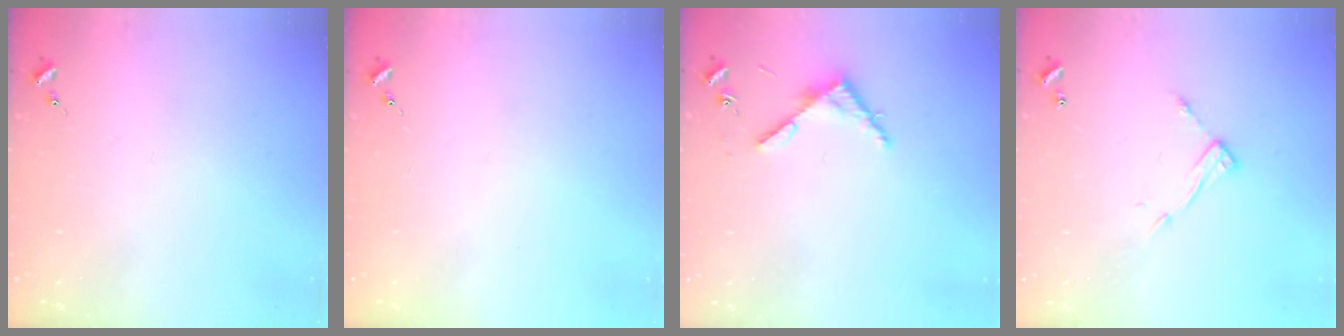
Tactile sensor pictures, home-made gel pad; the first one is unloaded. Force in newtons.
{"total": 0.0}
{"total": 4.2, "press": 4.2, "slide": 0.4}
{"total": 8.6, "press": 8.6, "slide": 0.4}